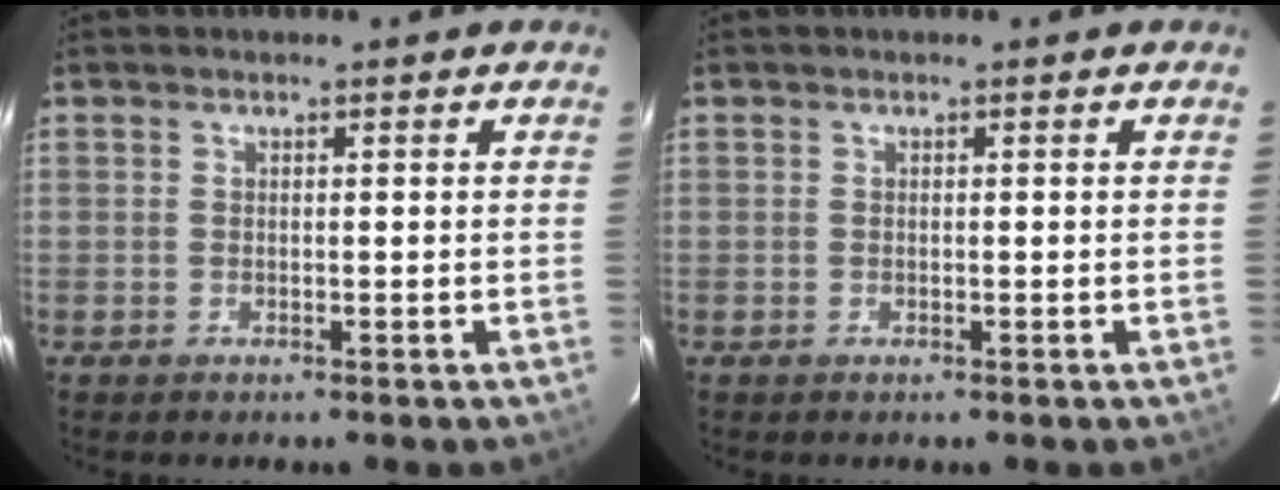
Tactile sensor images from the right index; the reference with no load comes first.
{"total": 0.0}